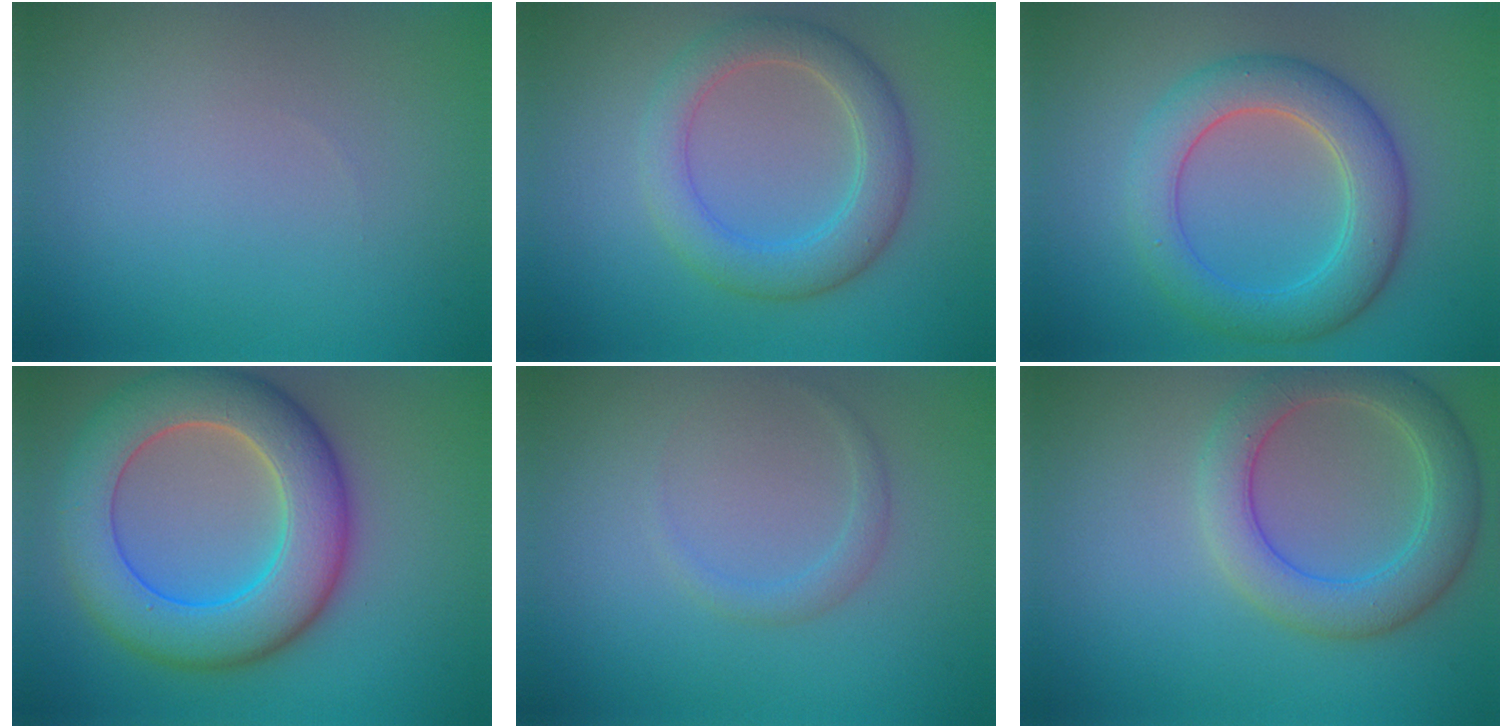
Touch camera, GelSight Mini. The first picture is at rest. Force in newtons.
{"total": 4.5, "press": 4.5, "slide": 0.3}
{"total": 5.8, "press": 5.8, "slide": 0.2}
{"total": 9.4, "press": 9.4, "slide": 0.4}
{"total": 1.1, "press": 1.1, "slide": 0.1}
{"total": 5.1, "press": 5.1, "slide": 0.0}